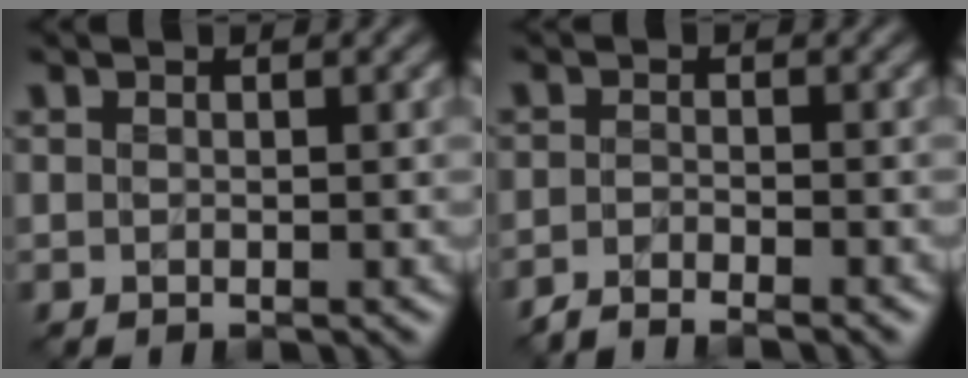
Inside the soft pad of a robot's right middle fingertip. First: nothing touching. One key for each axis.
{"total": 2.7, "fx": -2.5, "fy": 0.2, "fz": 0.9, "tx": -0.010, "ty": -0.010, "tz": -0.052}